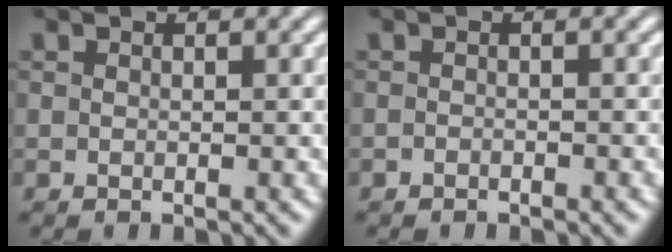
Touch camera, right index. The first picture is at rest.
{"total": 1.2, "force": [-0.8, -0.9, -0.4], "torque": [0.012, -0.007, -0.008]}